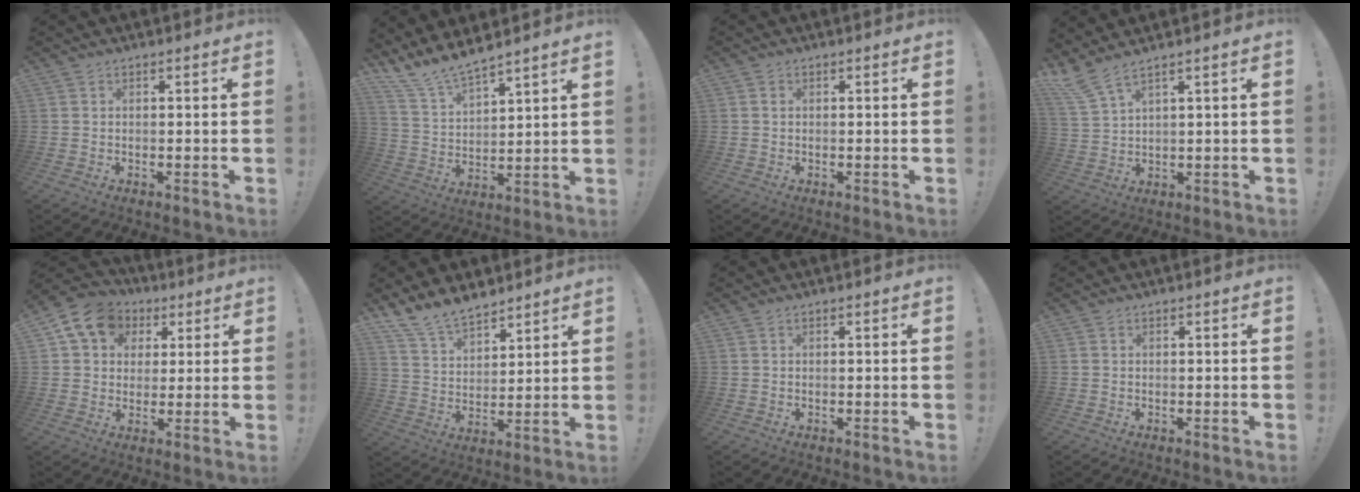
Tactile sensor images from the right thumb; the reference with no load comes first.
{"total": 9.7, "force": [9.4, 0.8, 2.4], "torque": [-0.070, -0.071, 0.173]}
{"total": 0.5, "force": [0.1, 0.5, 0.1], "torque": [-0.009, 0.005, 0.002]}
{"total": 5.3, "force": [3.7, 0.4, 3.8], "torque": [-0.084, -0.018, 0.071]}
{"total": 12.3, "force": [4.8, 10.1, 5.2], "torque": [-0.076, -0.015, 0.097]}
{"total": 11.2, "force": [9.7, 4.8, 3.0], "torque": [-0.068, -0.066, 0.189]}
{"total": 0.0}
{"total": 0.0}